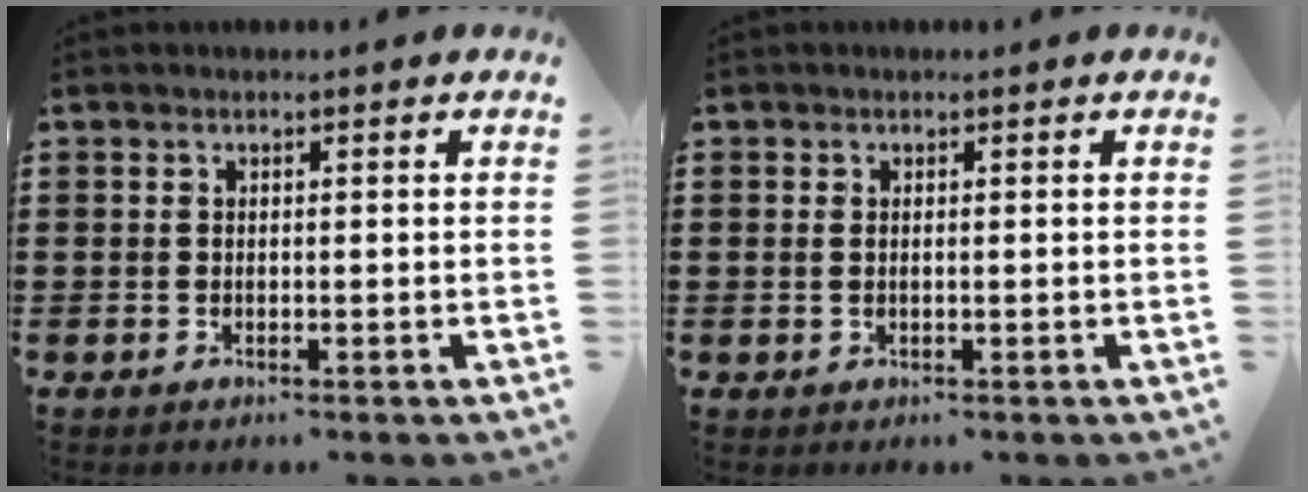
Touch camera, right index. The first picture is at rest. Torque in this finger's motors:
{"motor_torque": [0.11, 0.27, -0.02, -0.01]}